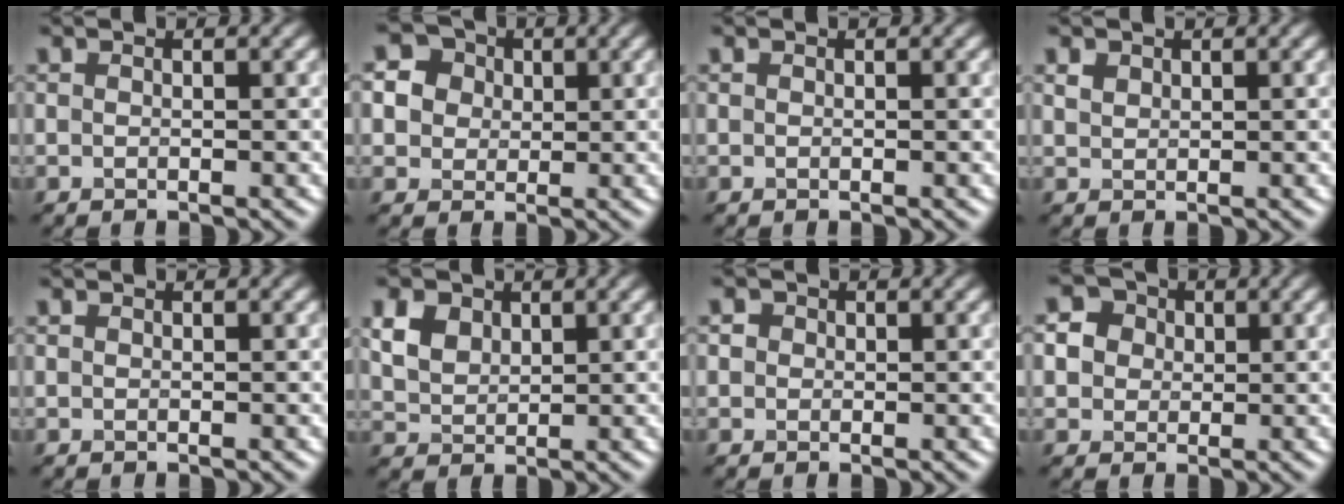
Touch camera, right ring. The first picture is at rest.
{"total": 3.2, "force": [1.2, 3.0, 0.5], "torque": [-0.031, 0.016, 0.036]}
{"total": 0.0}
{"total": 1.1, "force": [0.2, -0.5, -0.9], "torque": [-0.004, 0.002, 0.033]}
{"total": 0.0}
{"total": 2.5, "force": [1.6, 1.7, 0.8], "torque": [-0.050, 0.011, 0.057]}
{"total": 0.6, "force": [0.0, 0.0, -0.6], "torque": [-0.006, -0.001, 0.009]}
{"total": 2.5, "force": [0.7, 2.3, 0.3], "torque": [-0.017, 0.012, 0.025]}